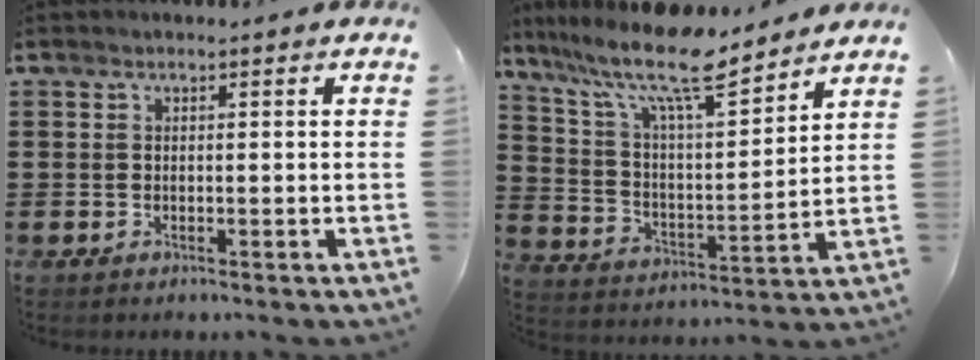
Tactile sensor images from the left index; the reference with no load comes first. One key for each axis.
{"total": 13.0, "fx": 10.5, "fy": 2.4, "fz": 7.4, "tx": -0.172, "ty": -0.058, "tz": 0.178}